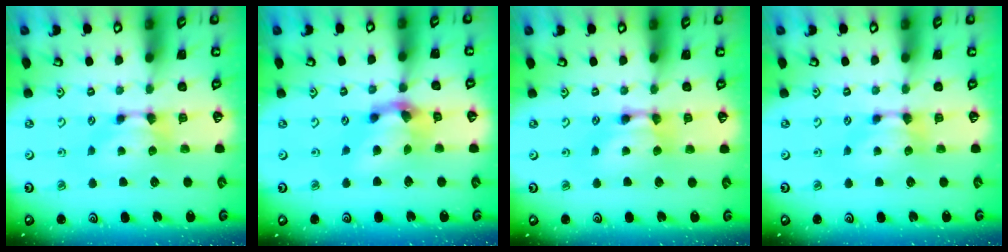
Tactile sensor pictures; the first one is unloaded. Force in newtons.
{"total": 5.8, "press": 5.5, "slide": 1.9}
{"total": 2.1, "press": 2.1, "slide": 0.1}
{"total": 0.0}